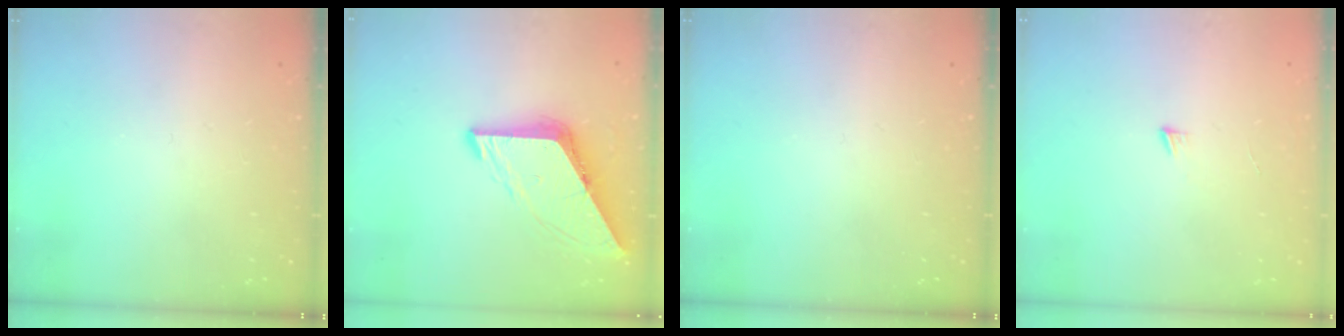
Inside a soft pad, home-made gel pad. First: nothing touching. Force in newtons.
{"total": 8.6, "press": 8.5, "slide": 1.1}
{"total": 0.0}
{"total": 3.0, "press": 3.0, "slide": 0.3}